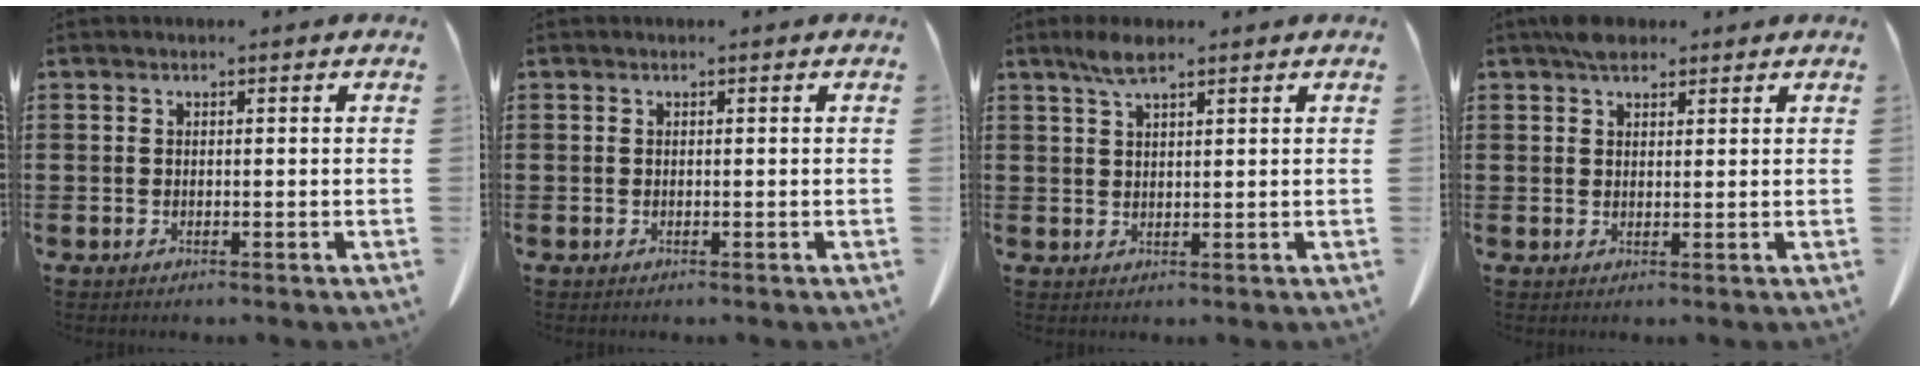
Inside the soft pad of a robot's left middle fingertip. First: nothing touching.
{"total": 0.0}
{"total": 3.9, "force": [2.4, 1.0, 2.9], "torque": [-0.063, 0.002, 0.044]}
{"total": 3.2, "force": [2.5, 1.4, 1.4], "torque": [-0.026, 0.002, 0.048]}